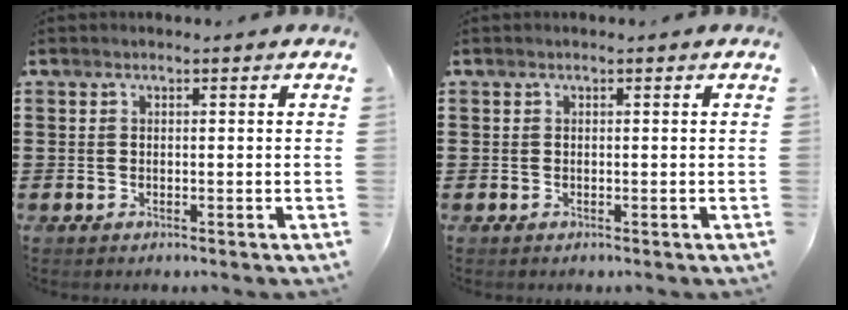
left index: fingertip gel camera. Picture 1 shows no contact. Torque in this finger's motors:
{"motor_torque": [0.00, 0.00, 0.00, 0.00]}